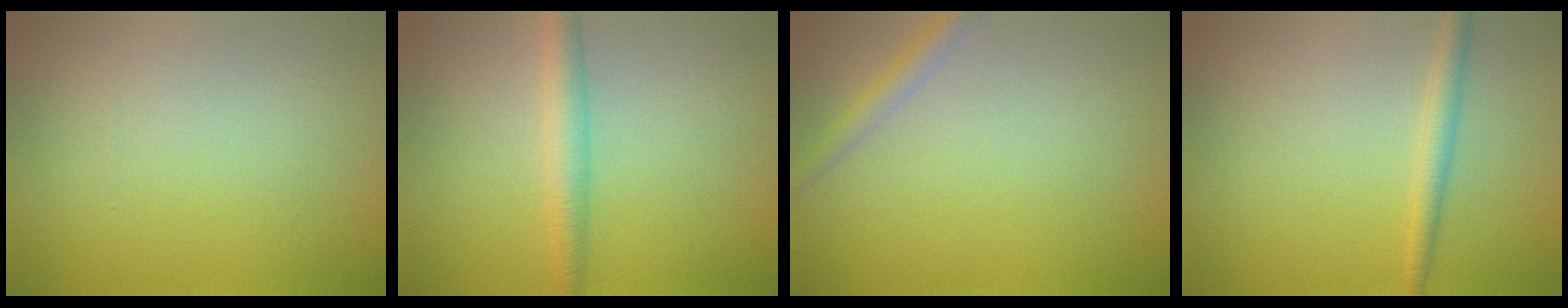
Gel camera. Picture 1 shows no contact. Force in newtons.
{"total": 2.6, "press": 2.6, "slide": 0.1}
{"total": 1.7, "press": 1.7, "slide": 0.1}
{"total": 1.9, "press": 1.9, "slide": 0.1}